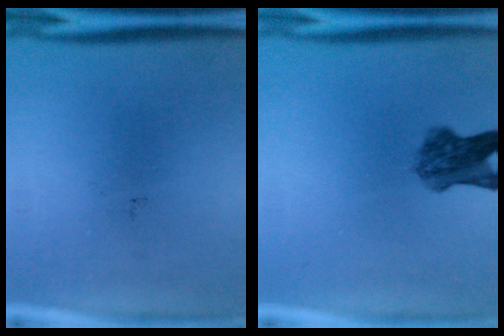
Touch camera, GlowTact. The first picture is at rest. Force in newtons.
{"total": 5.9}